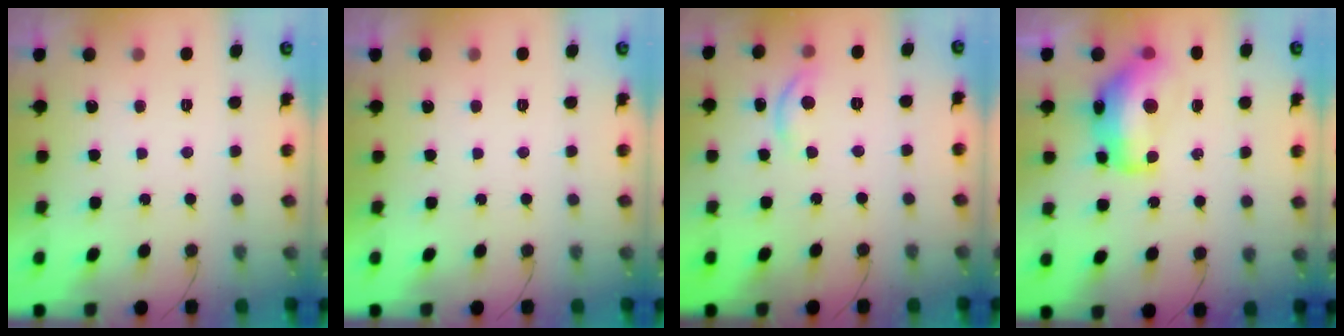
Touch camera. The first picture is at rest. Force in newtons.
{"total": 0.0}
{"total": 6.2, "press": 6.2, "slide": 0.5}
{"total": 14.1, "press": 14.0, "slide": 1.5}